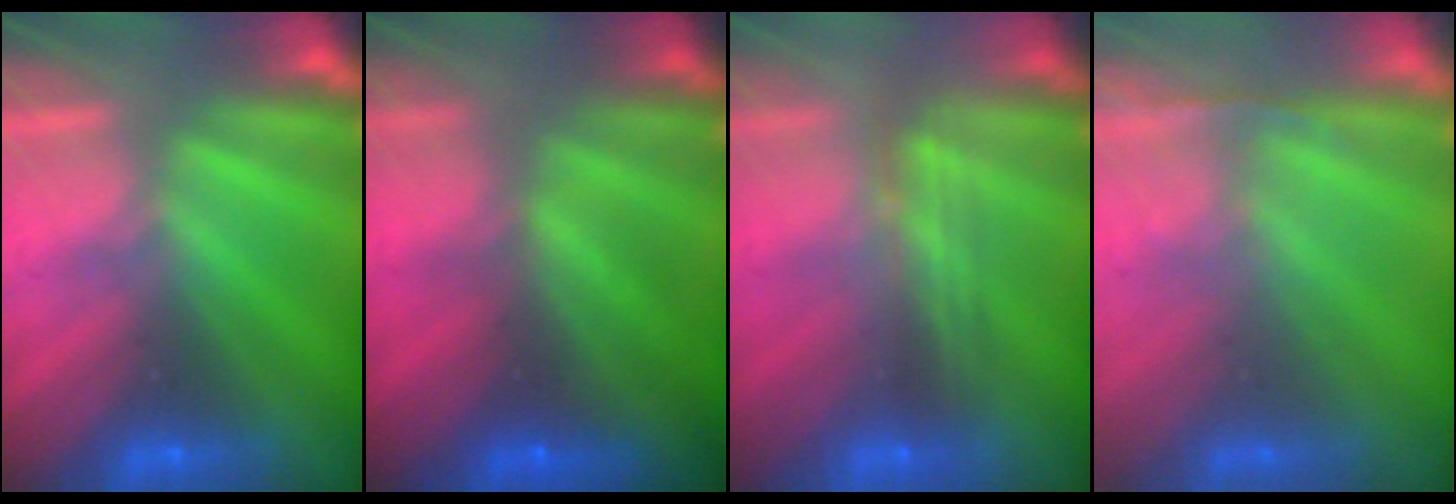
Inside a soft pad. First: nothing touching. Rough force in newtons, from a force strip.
{"total": 7.8}
{"total": 2.4}
{"total": 1.2}